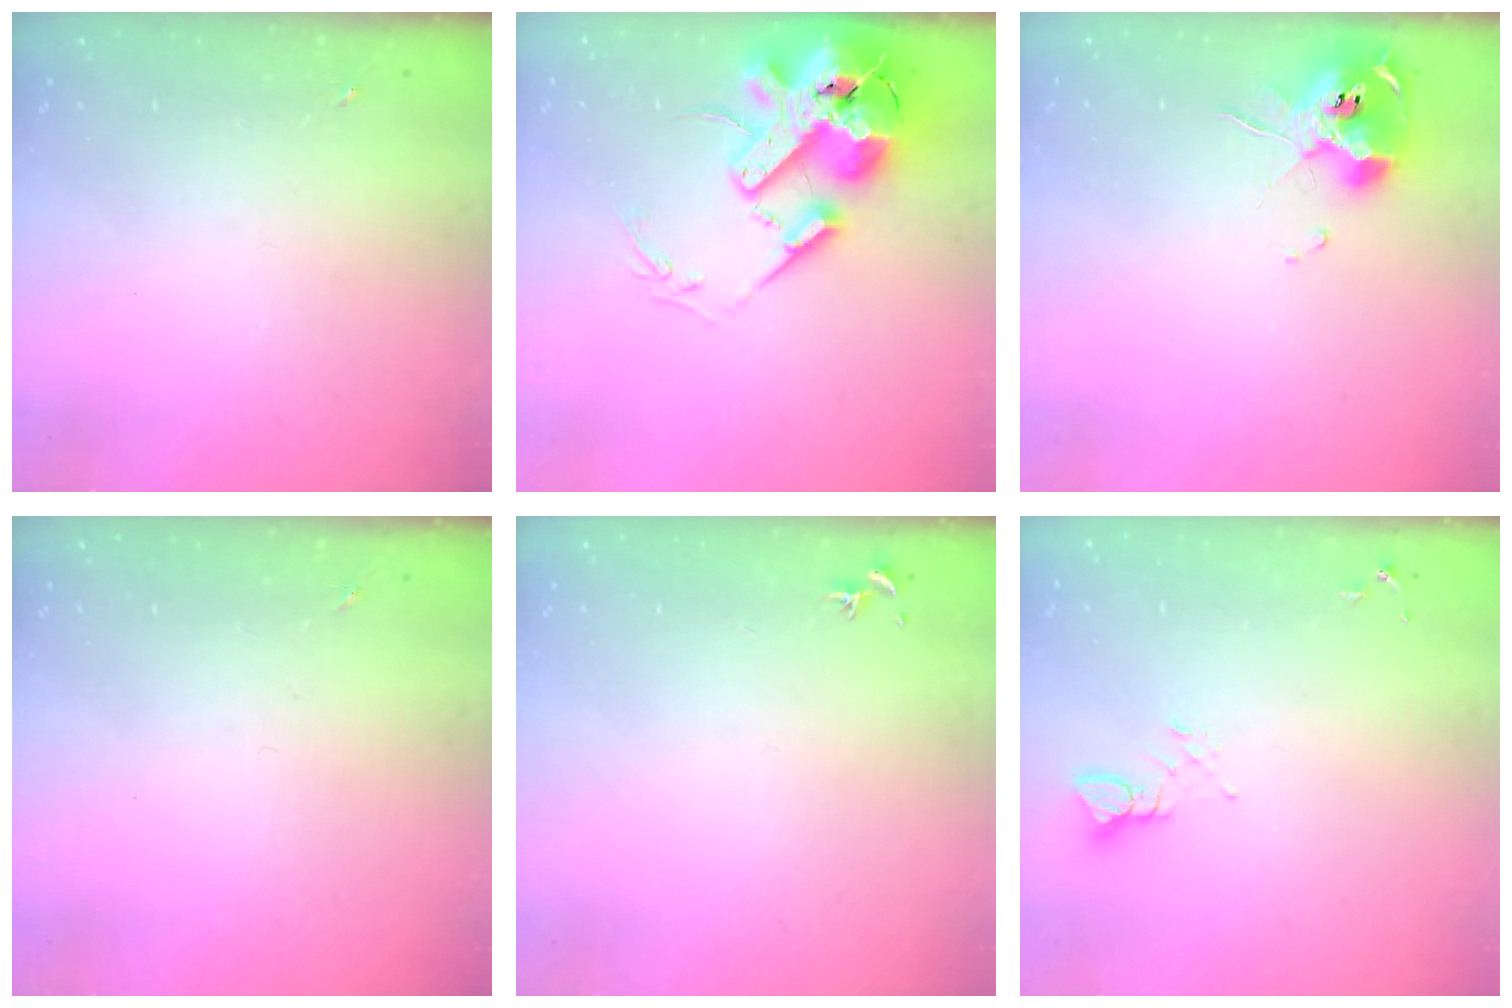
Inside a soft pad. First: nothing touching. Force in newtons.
{"total": 23.0, "press": 22.7, "slide": 3.8}
{"total": 10.6, "press": 10.5, "slide": 1.2}
{"total": 0.0}
{"total": 0.8, "press": 0.7, "slide": 0.3}
{"total": 4.0, "press": 4.0, "slide": 0.1}